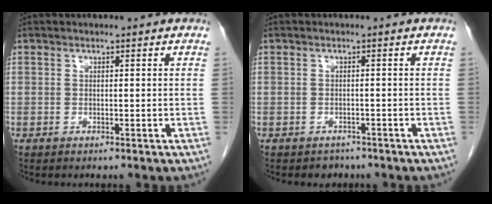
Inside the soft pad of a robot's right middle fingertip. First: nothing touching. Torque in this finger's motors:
{"motor_torque": [-0.29, -0.22, 0.00, -0.01]}